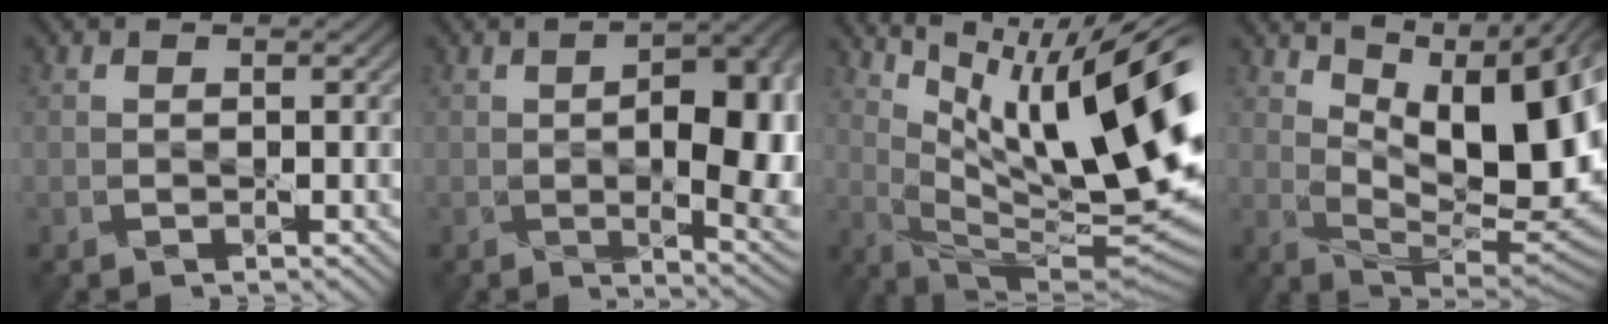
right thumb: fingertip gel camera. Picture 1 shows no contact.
{"total": 13.1, "force": [-0.4, 5.9, 11.6], "torque": [-0.156, -0.012, 0.010]}
{"total": 19.7, "force": [7.5, 5.7, 17.3], "torque": [-0.251, 0.020, 0.134]}
{"total": 16.7, "force": [5.3, 6.7, 14.3], "torque": [-0.216, 0.015, 0.088]}